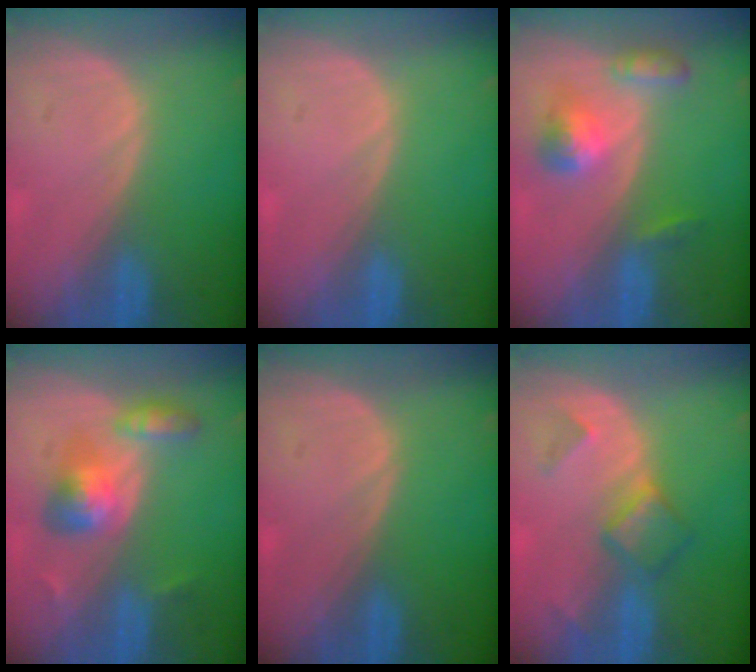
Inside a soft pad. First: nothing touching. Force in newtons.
{"total": 0.0}
{"total": 5.7, "press": 5.2, "slide": 2.3}
{"total": 5.7, "press": 5.6, "slide": 1.0}
{"total": 0.0}
{"total": 4.7, "press": 4.7, "slide": 0.4}